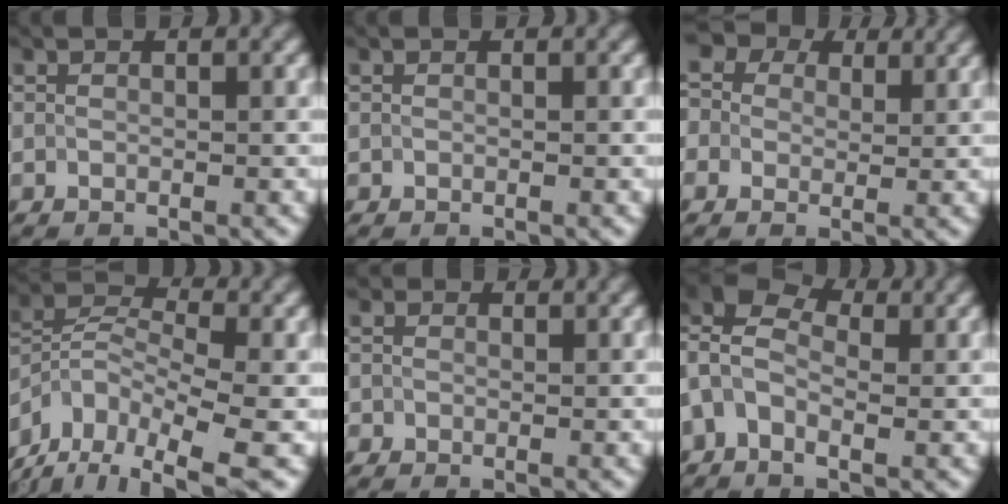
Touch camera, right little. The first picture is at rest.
{"total": 0.0}
{"total": 9.4, "force": [4.5, 7.1, 4.2], "torque": [-0.097, 0.041, 0.048]}
{"total": 9.3, "force": [-6.1, 4.1, 5.7], "torque": [-0.106, -0.007, -0.123]}
{"total": 1.5, "force": [0.5, 1.3, 0.4], "torque": [-0.004, 0.003, -0.007]}
{"total": 9.6, "force": [1.6, 6.4, 7.0], "torque": [-0.156, 0.039, 0.005]}